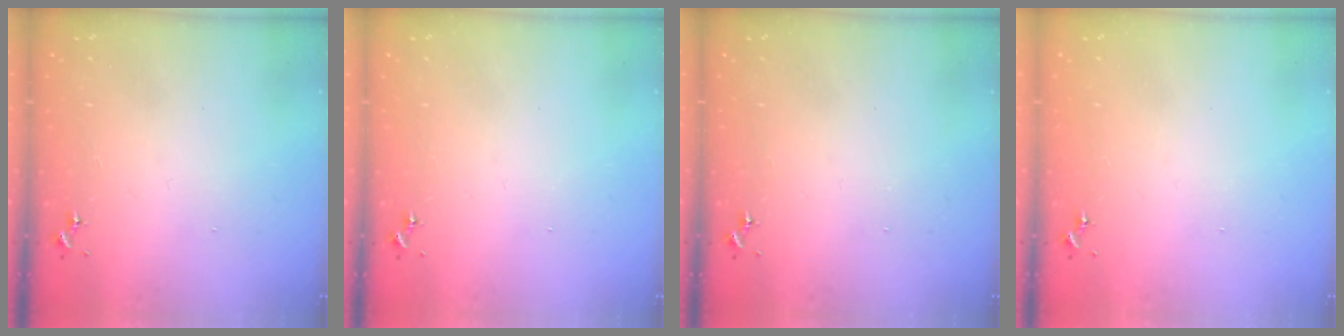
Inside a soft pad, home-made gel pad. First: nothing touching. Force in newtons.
{"total": 0.0}
{"total": 0.0}
{"total": 0.0}